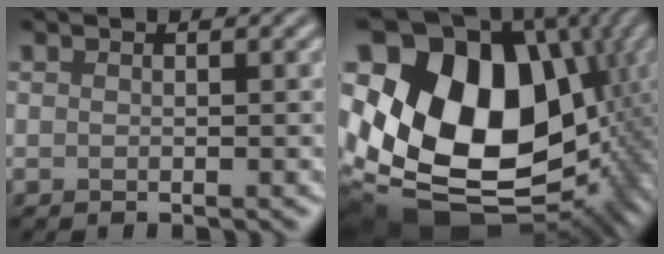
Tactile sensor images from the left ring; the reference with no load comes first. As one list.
[{"total": 19.5, "force": [1.1, 14.8, 12.7], "torque": [-0.235, -0.013, 0.046]}]